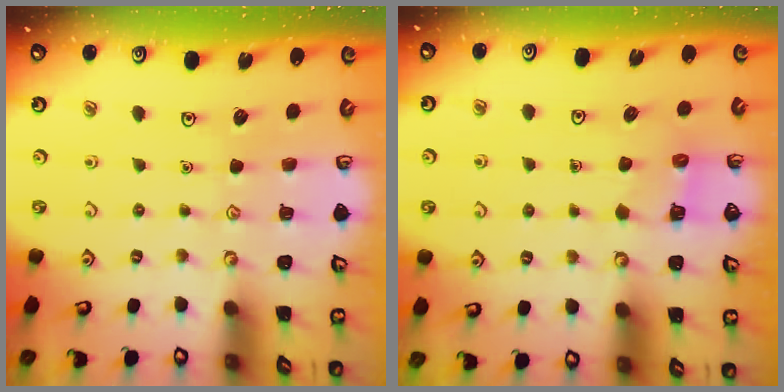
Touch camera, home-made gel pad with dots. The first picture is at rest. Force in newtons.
{"total": 2.5, "press": 2.5, "slide": 0.1}